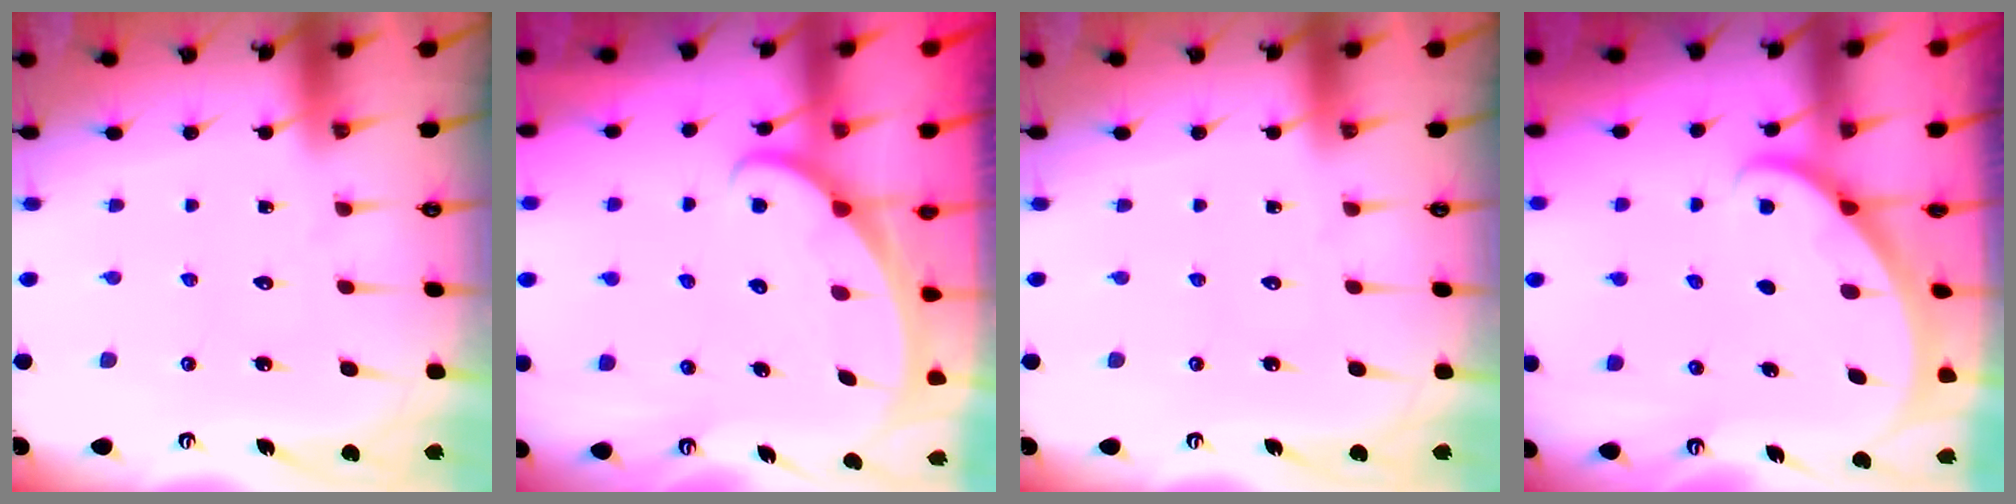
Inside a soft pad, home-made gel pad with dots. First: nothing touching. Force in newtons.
{"total": 2.2, "press": 2.2, "slide": 0.1}
{"total": 0.0}
{"total": 2.0, "press": 2.0, "slide": 0.1}